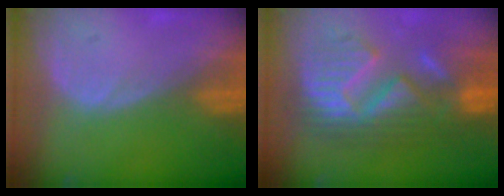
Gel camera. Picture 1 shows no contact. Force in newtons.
{"total": 11.5, "press": 11.4, "slide": 1.0}